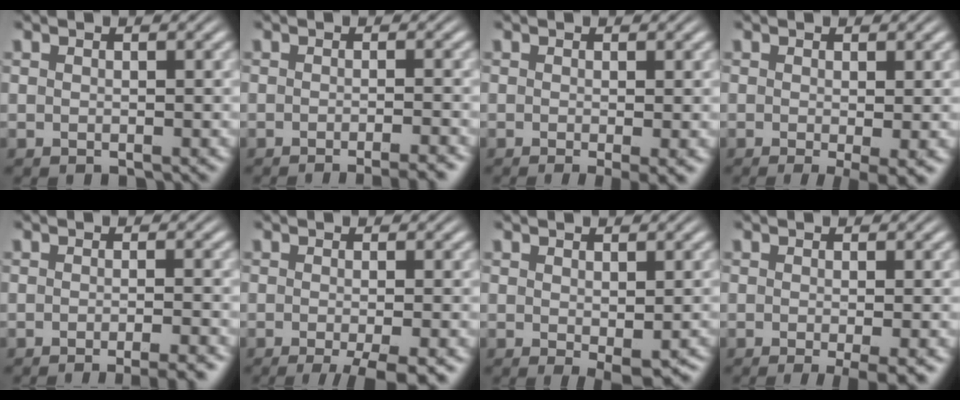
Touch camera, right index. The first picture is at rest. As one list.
[{"total": 3.1, "force": [-2.7, 0.2, 1.4], "torque": [-0.013, -0.002, -0.045]}, {"total": 2.3, "force": [-1.1, 0.4, 2.0], "torque": [-0.024, -0.011, -0.012]}, {"total": 3.1, "force": [-1.6, 0.6, 2.6], "torque": [-0.034, -0.016, -0.016]}, {"total": 3.9, "force": [-3.4, 0.4, 1.8], "torque": [-0.018, -0.004, -0.053]}, {"total": 5.3, "force": [-3.6, 1.3, 3.7], "torque": [-0.050, -0.018, -0.044]}, {"total": 2.0, "force": [-0.5, 0.3, 1.9], "torque": [-0.022, -0.017, 0.004]}, {"total": 3.6, "force": [-2.2, 0.7, 2.8], "torque": [-0.036, -0.013, -0.027]}]